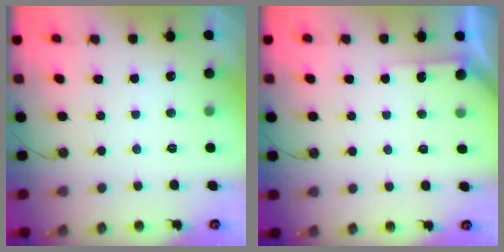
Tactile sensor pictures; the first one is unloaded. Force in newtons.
{"total": 3.8, "press": 3.8, "slide": 0.4}